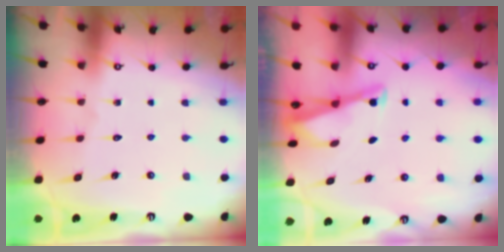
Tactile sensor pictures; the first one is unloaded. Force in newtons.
{"total": 2.8, "press": 2.7, "slide": 0.3}